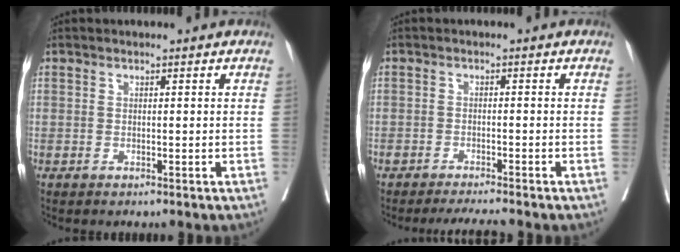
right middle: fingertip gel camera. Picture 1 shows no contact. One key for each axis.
{"total": 3.9, "fx": -3.6, "fy": -0.4, "fz": 1.4, "tx": -0.018, "ty": -0.010, "tz": -0.057}